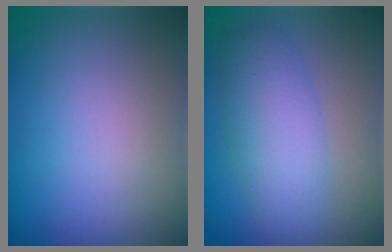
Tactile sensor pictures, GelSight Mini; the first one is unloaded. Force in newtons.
{"total": 4.5, "press": 4.5, "slide": 0.1}